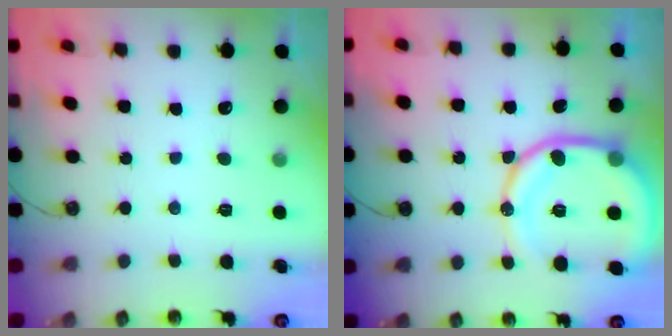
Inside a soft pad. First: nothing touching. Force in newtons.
{"total": 15.5, "press": 15.4, "slide": 2.1}